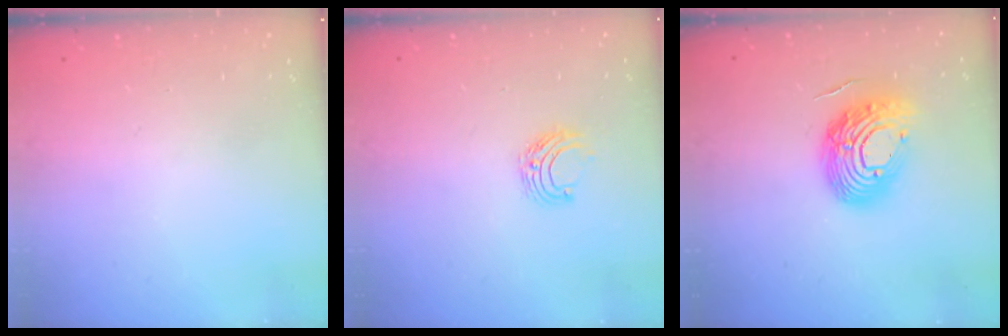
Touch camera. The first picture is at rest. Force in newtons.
{"total": 6.4, "press": 6.3, "slide": 0.7}
{"total": 16.5, "press": 16.4, "slide": 1.4}